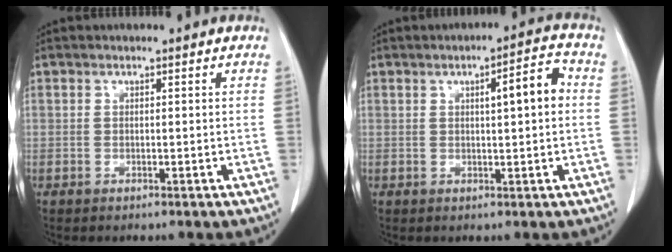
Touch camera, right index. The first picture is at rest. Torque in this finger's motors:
{"motor_torque": [0.42, 0.05, 0.16, 0.03]}